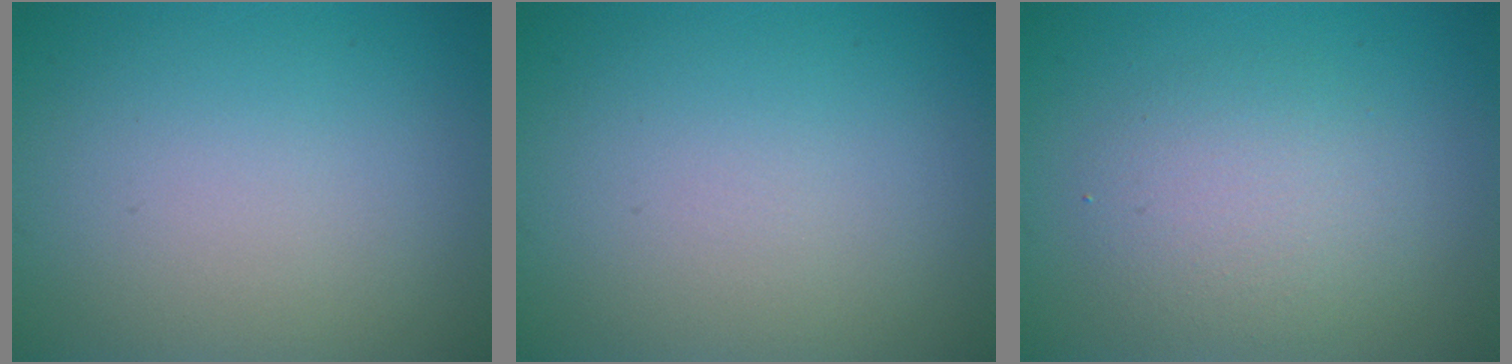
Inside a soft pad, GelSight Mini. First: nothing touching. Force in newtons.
{"total": 0.0}
{"total": 3.0, "press": 3.0, "slide": 0.1}